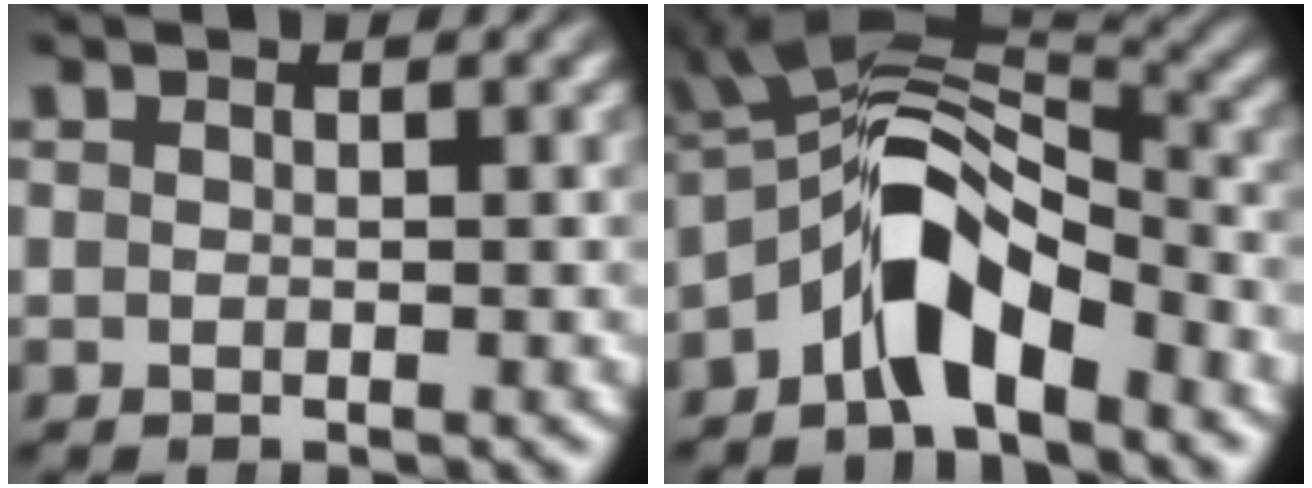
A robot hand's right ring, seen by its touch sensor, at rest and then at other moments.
{"total": 8.8, "force": [-1.3, 5.5, 6.8], "torque": [-0.117, -0.013, -0.021]}